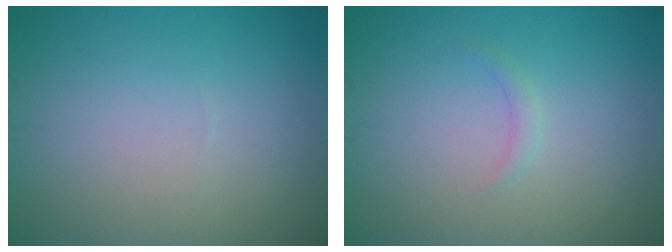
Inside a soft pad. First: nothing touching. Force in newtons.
{"total": 0.8, "press": 0.8, "slide": 0.0}